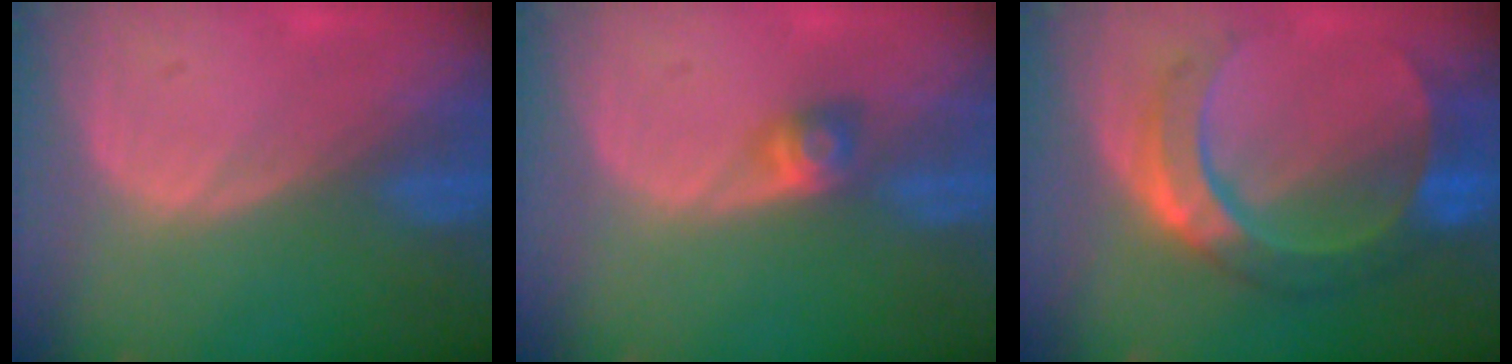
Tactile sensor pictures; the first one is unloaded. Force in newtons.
{"total": 2.8, "press": 2.5, "slide": 1.3}
{"total": 9.5, "press": 9.5, "slide": 0.9}